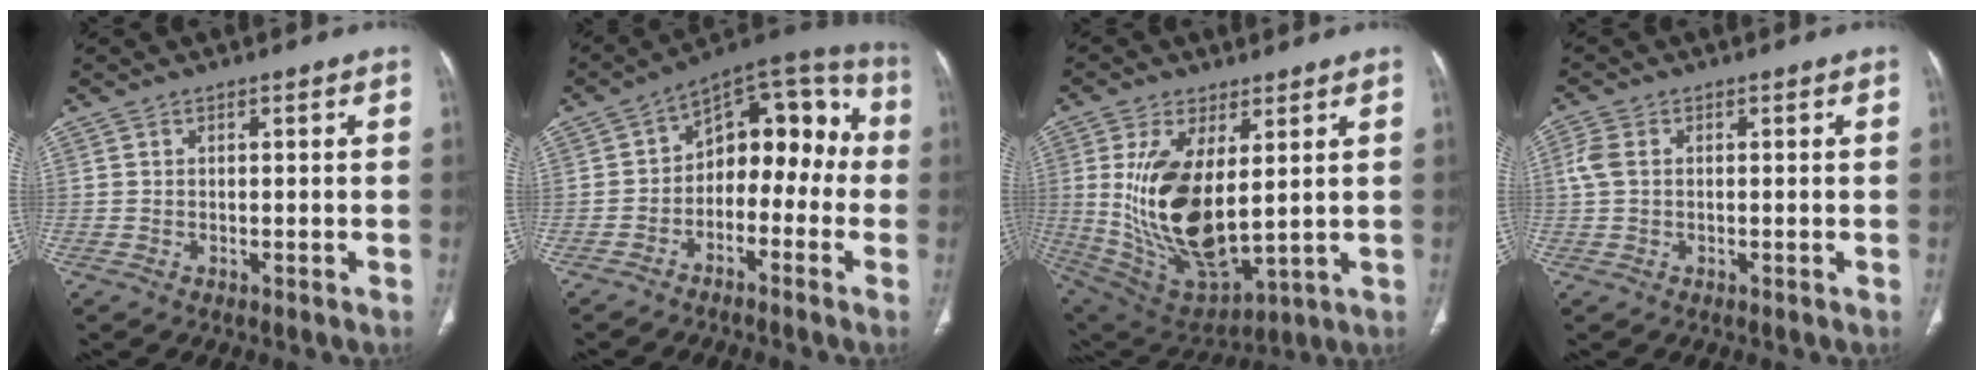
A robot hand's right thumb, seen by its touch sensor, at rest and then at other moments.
{"total": 14.3, "force": [-1.9, 9.3, 10.7], "torque": [-0.091, 0.062, -0.043]}
{"total": 18.5, "force": [2.7, 8.7, 16.1], "torque": [-0.306, -0.027, 0.076]}
{"total": 3.0, "force": [0.4, 2.0, 2.2], "torque": [-0.066, 0.008, 0.007]}